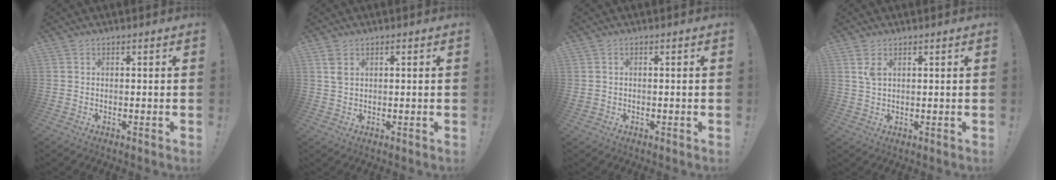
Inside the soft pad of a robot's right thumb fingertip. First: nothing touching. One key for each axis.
{"total": 2.7, "fx": 1.0, "fy": 1.7, "fz": 1.8, "tx": -0.036, "ty": 0.004, "tz": 0.018}
{"total": 0.8, "fx": -0.1, "fy": 0.8, "fz": 0.2, "tx": -0.004, "ty": 0.002, "tz": -0.001}
{"total": 2.9, "fx": 1.4, "fy": 1.3, "fz": 2.2, "tx": -0.036, "ty": -0.003, "tz": 0.023}